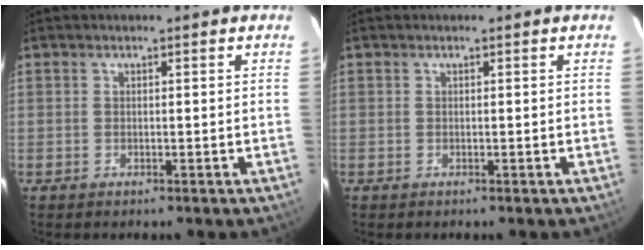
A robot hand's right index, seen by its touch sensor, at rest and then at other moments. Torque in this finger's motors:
{"motor_torque": [0.00, 0.00, 0.00, 0.00]}